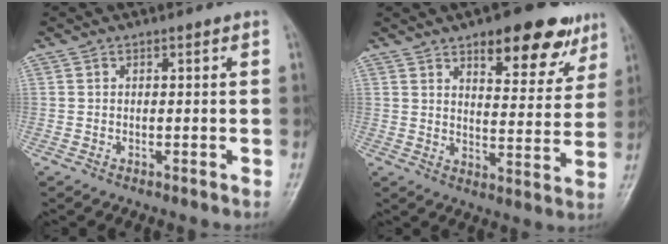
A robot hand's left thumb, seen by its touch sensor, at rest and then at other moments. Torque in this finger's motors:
{"motor_torque": [0.38, 0.24, 0.33, 0.05, 0.20]}